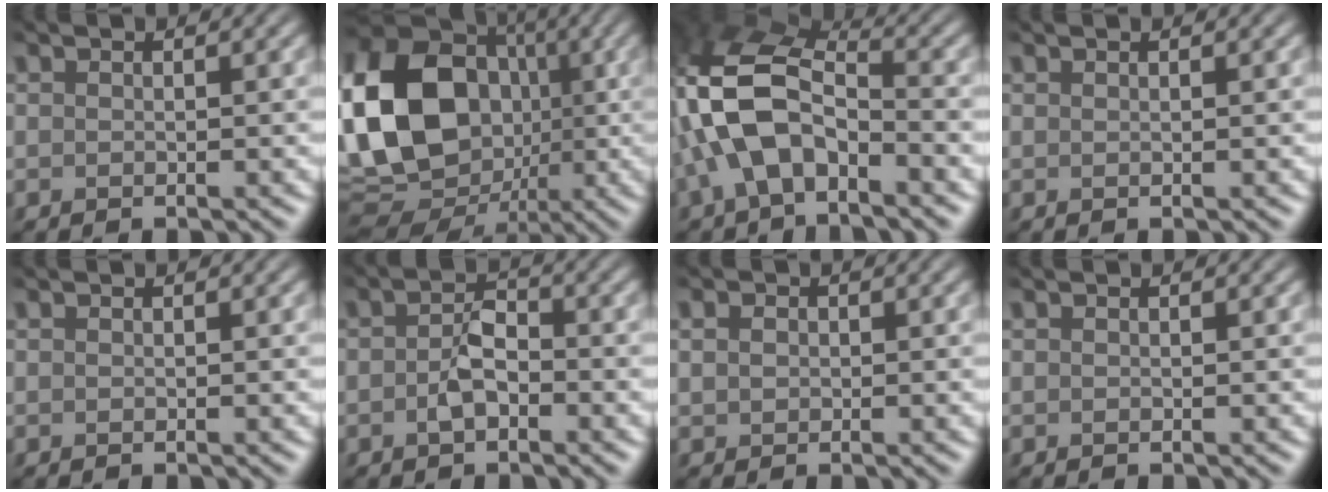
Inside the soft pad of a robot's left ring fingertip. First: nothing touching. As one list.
[{"total": 19.0, "force": [-0.3, 15.0, 11.7], "torque": [-0.239, 0.005, -0.024]}, {"total": 9.0, "force": [-2.8, 4.6, 7.2], "torque": [-0.161, 0.020, -0.067]}, {"total": 0.6, "force": [0.3, 0.2, 0.4], "torque": [0.000, 0.001, 0.002]}, {"total": 0.0}, {"total": 2.4, "force": [-0.9, 1.3, 1.8], "torque": [-0.036, 0.005, -0.021]}, {"total": 0.9, "force": [0.0, 0.8, 0.4], "torque": [-0.007, 0.003, -0.003]}, {"total": 0.0}]